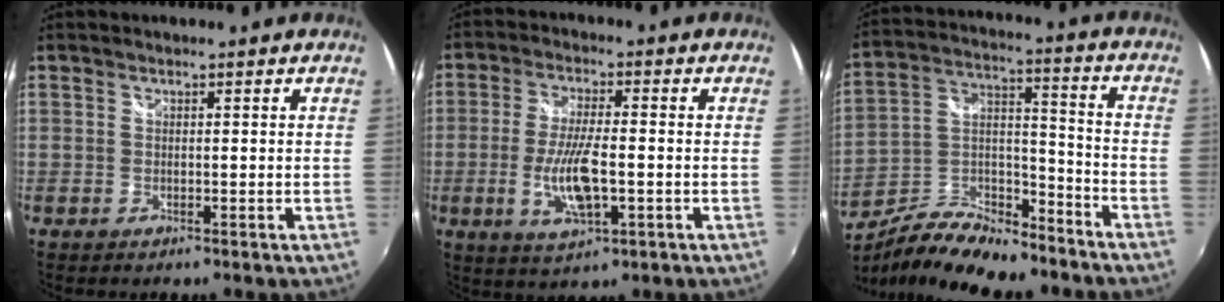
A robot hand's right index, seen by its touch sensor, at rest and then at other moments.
{"total": 9.6, "force": [-2.4, 3.0, 8.9], "torque": [-0.178, -0.011, -0.042]}
{"total": 17.3, "force": [-12.4, 6.7, 10.1], "torque": [-0.199, 0.008, -0.209]}